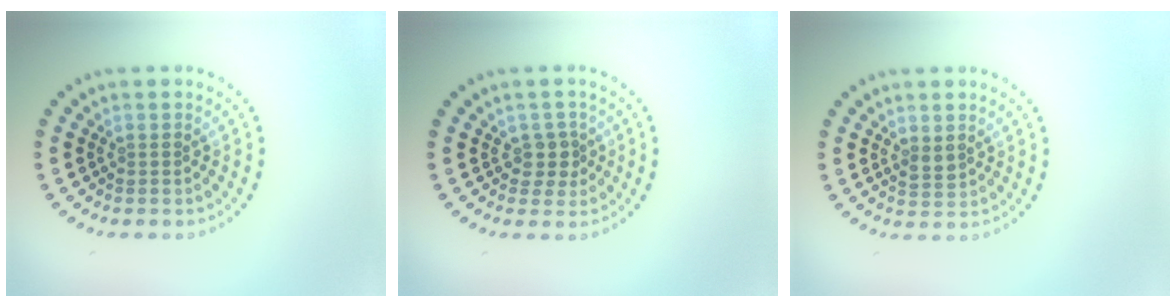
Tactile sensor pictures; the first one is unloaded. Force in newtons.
{"total": 1.9, "press": 1.6, "slide": 1.2}
{"total": 1.3, "press": 1.3, "slide": 0.2}